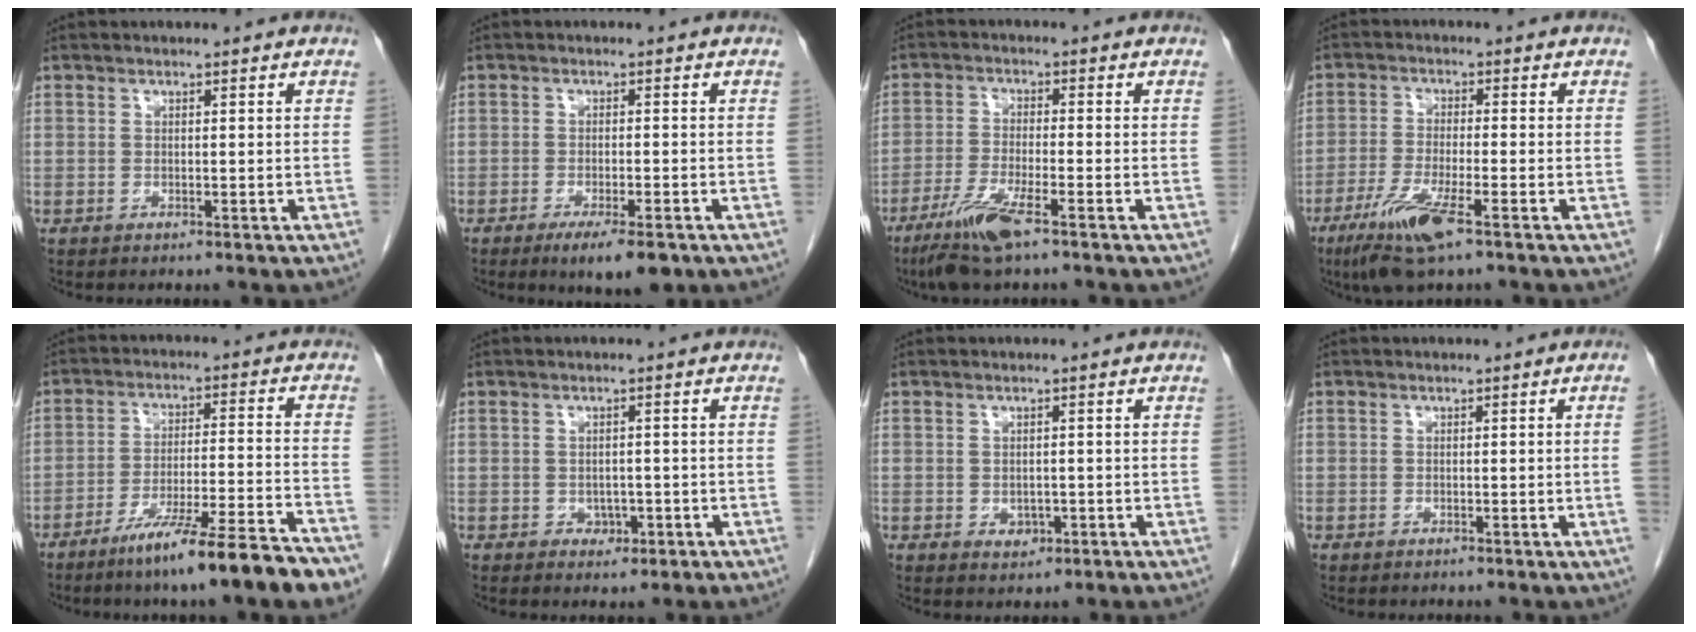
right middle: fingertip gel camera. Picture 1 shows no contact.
{"total": 6.1, "force": [-3.9, 1.2, 4.6], "torque": [-0.067, -0.012, -0.054]}
{"total": 7.6, "force": [-4.9, 0.7, 5.7], "torque": [-0.120, -0.018, -0.091]}
{"total": 8.2, "force": [-4.8, 0.7, 6.6], "torque": [-0.138, -0.021, -0.087]}
{"total": 14.6, "force": [-10.6, -0.1, 10.1], "torque": [-0.148, -0.016, -0.170]}
{"total": 2.0, "force": [-0.8, 1.6, 1.0], "torque": [-0.013, 0.003, -0.003]}
{"total": 1.7, "force": [-0.5, 1.4, 0.9], "torque": [-0.015, 0.001, 0.000]}
{"total": 1.5, "force": [-0.3, -0.7, 1.3], "torque": [-0.016, -0.001, -0.005]}